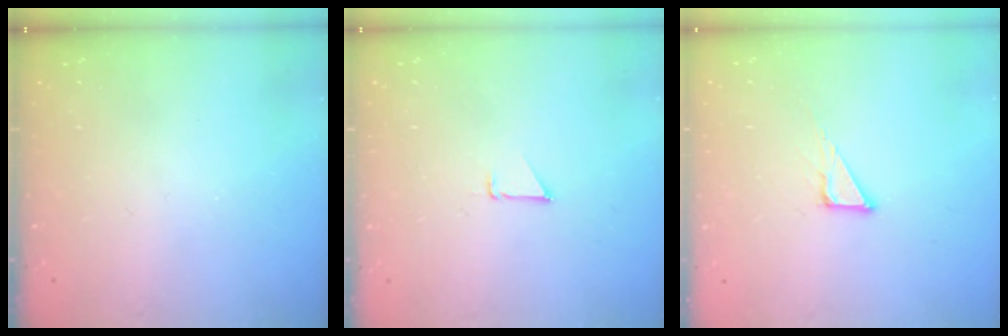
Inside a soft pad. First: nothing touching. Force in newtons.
{"total": 0.9, "press": 0.9, "slide": 0.1}
{"total": 3.3, "press": 3.3, "slide": 0.2}